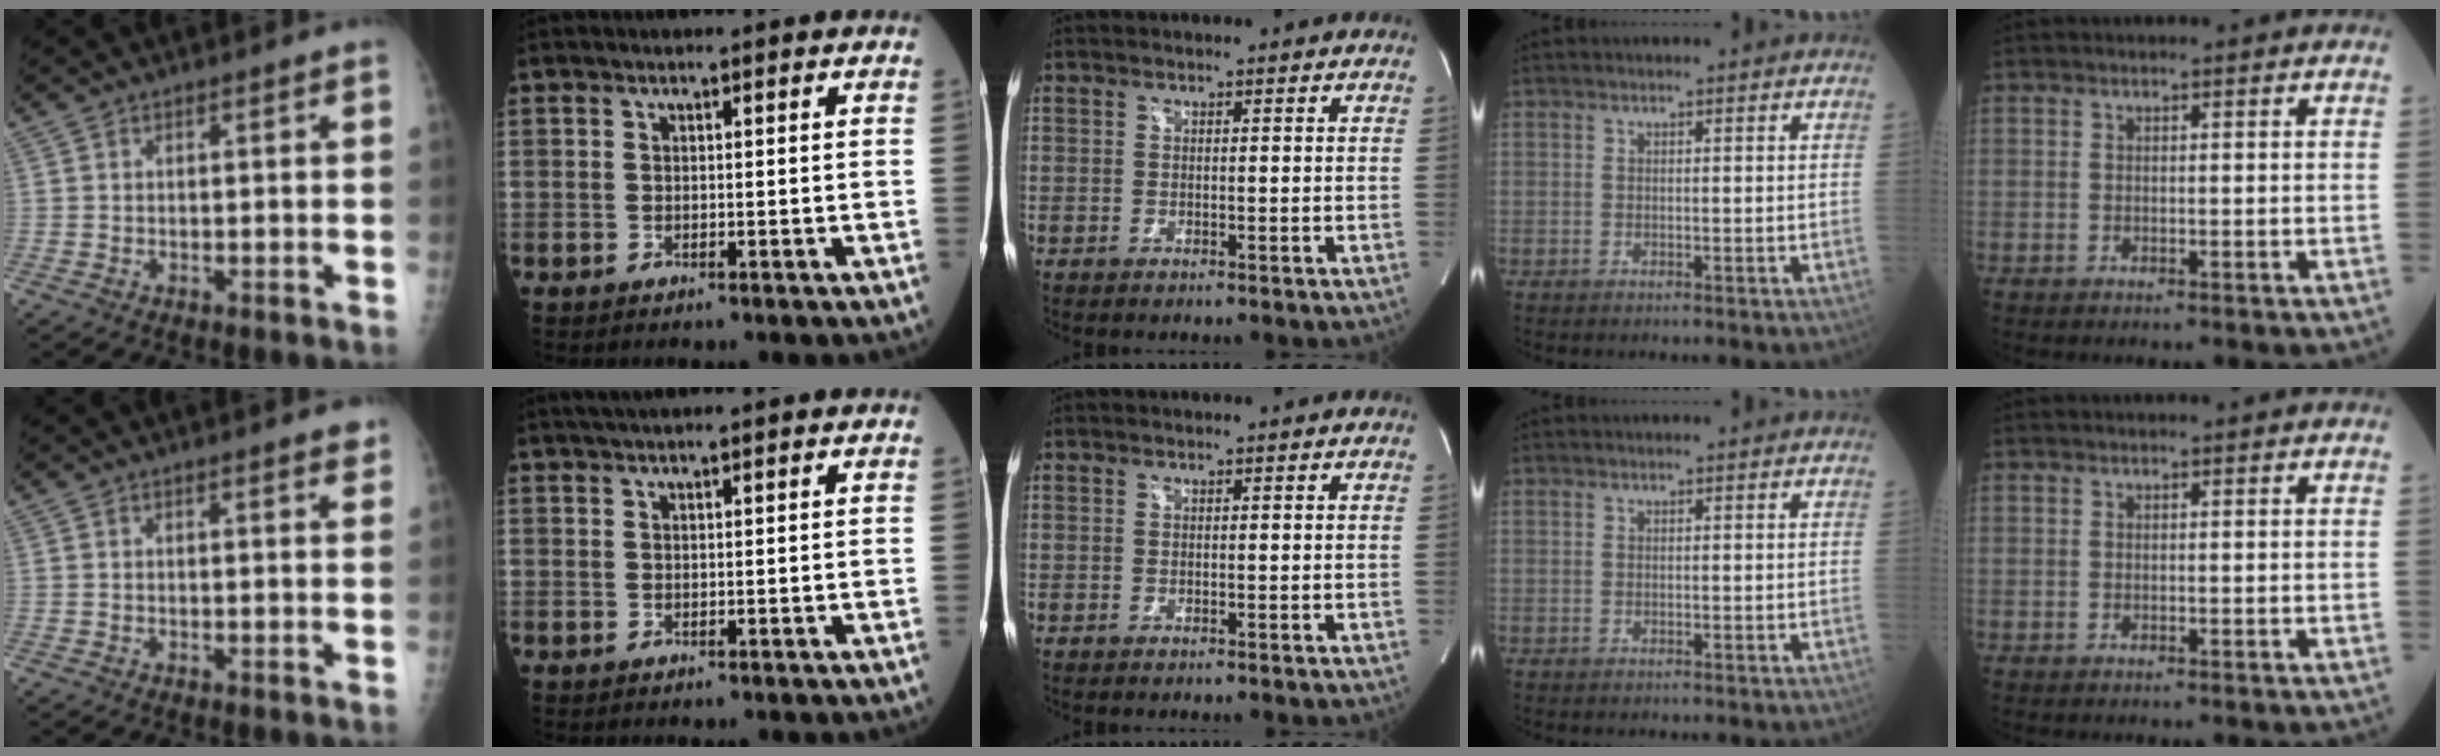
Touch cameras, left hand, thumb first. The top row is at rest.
{"thumb": {"total": 2.5, "force": [1.9, 0.4, 1.5], "torque": [-0.009, -0.004, 0.021]}, "index": {"total": 3.7, "force": [3.0, -0.1, 2.0], "torque": [-0.027, 0.030, 0.052]}}